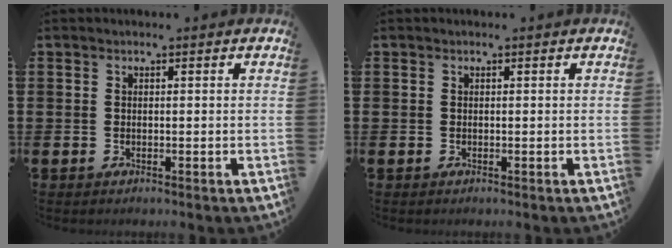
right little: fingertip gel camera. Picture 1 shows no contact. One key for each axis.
{"total": 0.0}